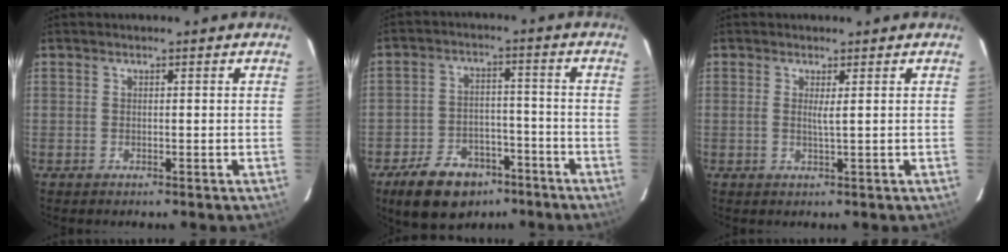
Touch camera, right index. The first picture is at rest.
{"total": 13.1, "force": [-8.8, 7.8, 5.7], "torque": [-0.133, 0.014, -0.124]}
{"total": 0.6, "force": [0.0, -0.2, 0.6], "torque": [-0.011, 0.000, -0.002]}